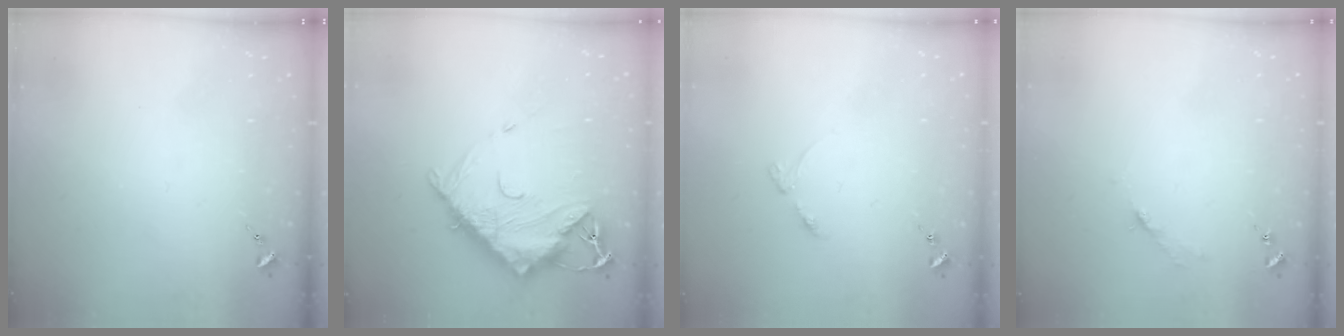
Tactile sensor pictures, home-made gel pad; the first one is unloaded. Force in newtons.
{"total": 14.5, "press": 14.4, "slide": 1.4}
{"total": 3.5, "press": 3.5, "slide": 0.4}
{"total": 2.7, "press": 2.7, "slide": 0.4}